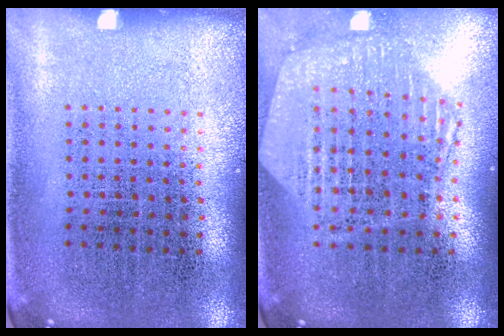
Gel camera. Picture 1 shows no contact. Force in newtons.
{"total": 1.2, "press": 1.2, "slide": 0.1}